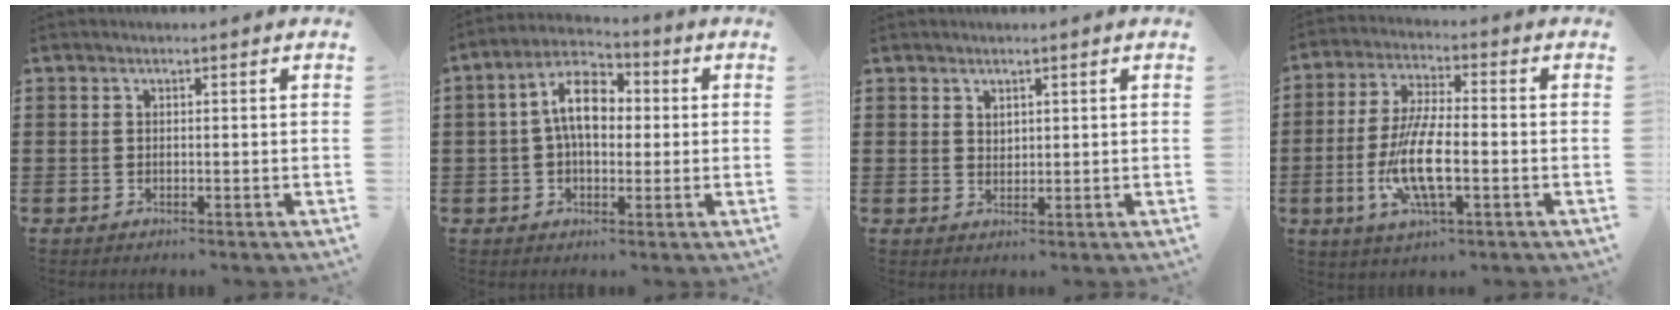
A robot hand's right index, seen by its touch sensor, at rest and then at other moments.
{"total": 8.5, "force": [0.8, 4.9, 6.9], "torque": [-0.135, 0.015, 0.008]}
{"total": 1.5, "force": [1.3, 0.8, 0.2], "torque": [-0.004, 0.002, 0.025]}
{"total": 9.9, "force": [-2.6, 3.2, 9.0], "torque": [-0.202, -0.015, -0.055]}